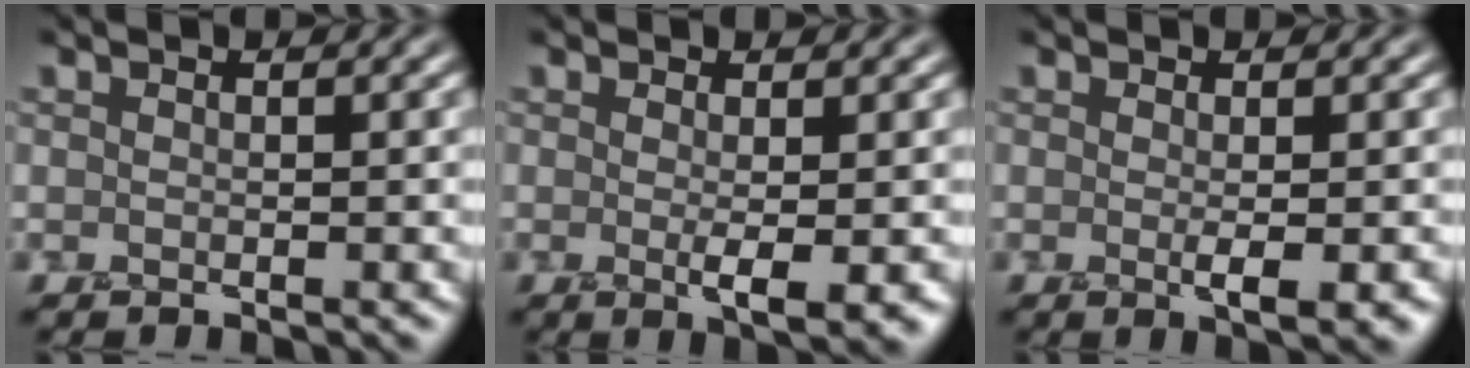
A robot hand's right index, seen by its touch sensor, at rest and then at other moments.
{"total": 2.6, "force": [-0.2, 0.5, 2.5], "torque": [-0.037, -0.006, 0.000]}
{"total": 2.3, "force": [-0.3, 0.5, 2.2], "torque": [-0.029, -0.002, -0.003]}